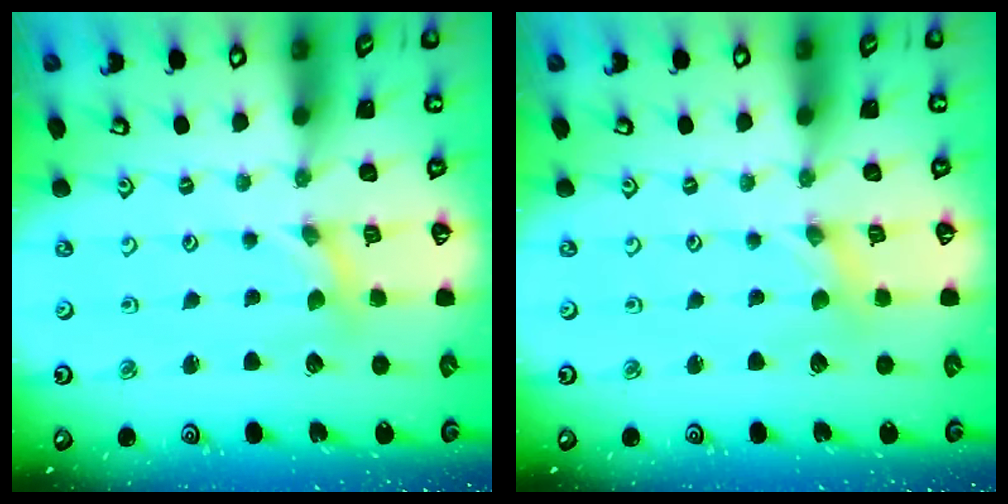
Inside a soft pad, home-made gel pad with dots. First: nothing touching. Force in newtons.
{"total": 0.0}